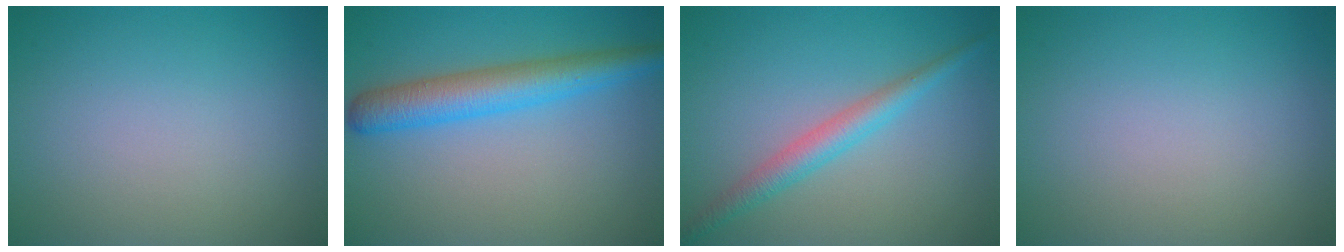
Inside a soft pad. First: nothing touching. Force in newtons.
{"total": 5.0, "press": 5.0, "slide": 0.2}
{"total": 2.8, "press": 2.8, "slide": 0.1}
{"total": 0.0}